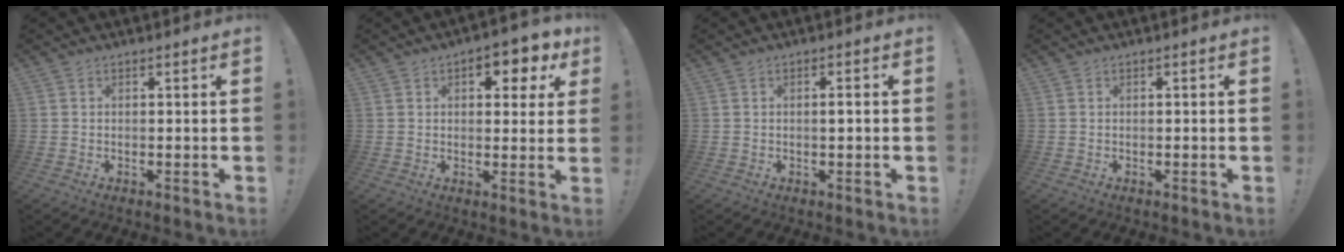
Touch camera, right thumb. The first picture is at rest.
{"total": 7.2, "force": [3.1, 3.9, 5.1], "torque": [-0.050, -0.013, 0.047]}
{"total": 1.6, "force": [-0.2, 0.1, 1.6], "torque": [-0.021, -0.001, -0.006]}
{"total": 0.0}